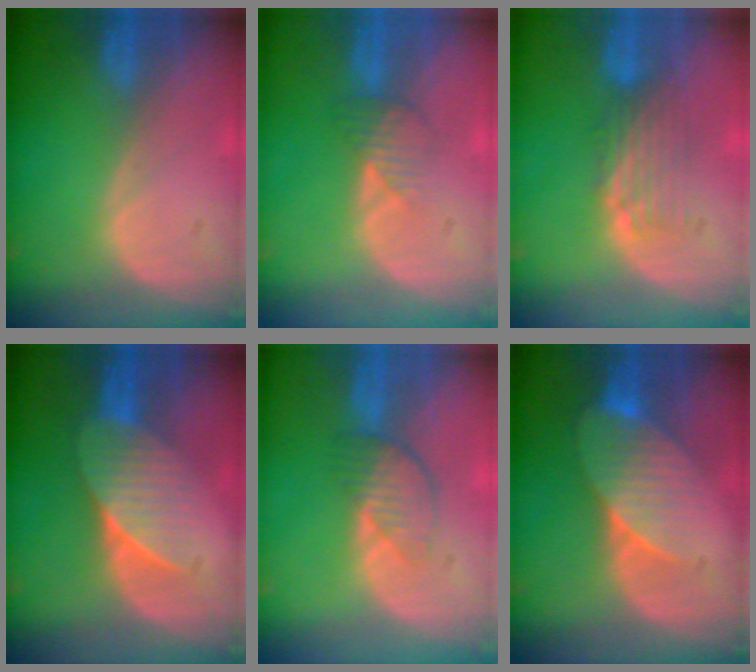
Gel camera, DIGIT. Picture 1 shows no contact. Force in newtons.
{"total": 2.7, "press": 2.7, "slide": 0.3}
{"total": 5.0, "press": 4.2, "slide": 2.7}
{"total": 7.3, "press": 6.8, "slide": 2.7}
{"total": 4.2, "press": 3.7, "slide": 1.9}
{"total": 8.1, "press": 7.3, "slide": 3.5}